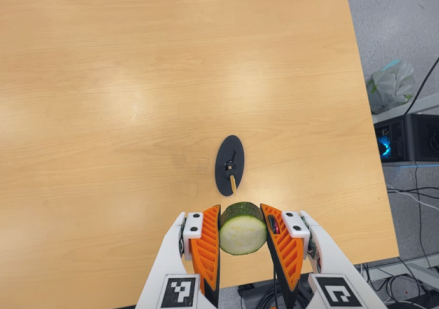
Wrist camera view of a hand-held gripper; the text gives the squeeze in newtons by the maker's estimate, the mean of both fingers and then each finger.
{"total": 12.9, "left": 11.1, "right": 14.7}